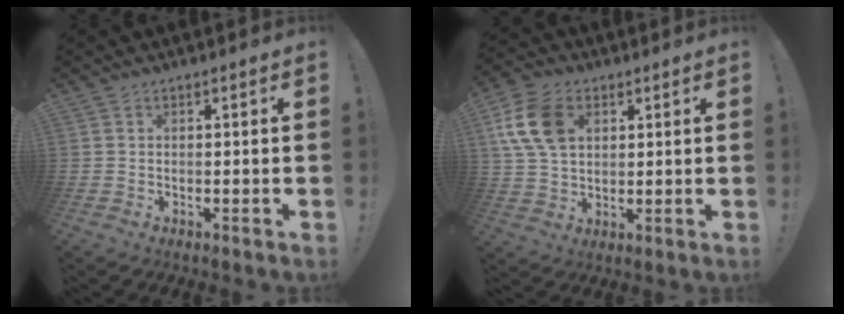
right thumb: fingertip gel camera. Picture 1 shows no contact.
{"total": 14.5, "force": [4.6, 10.2, 9.2], "torque": [-0.172, -0.002, 0.092]}